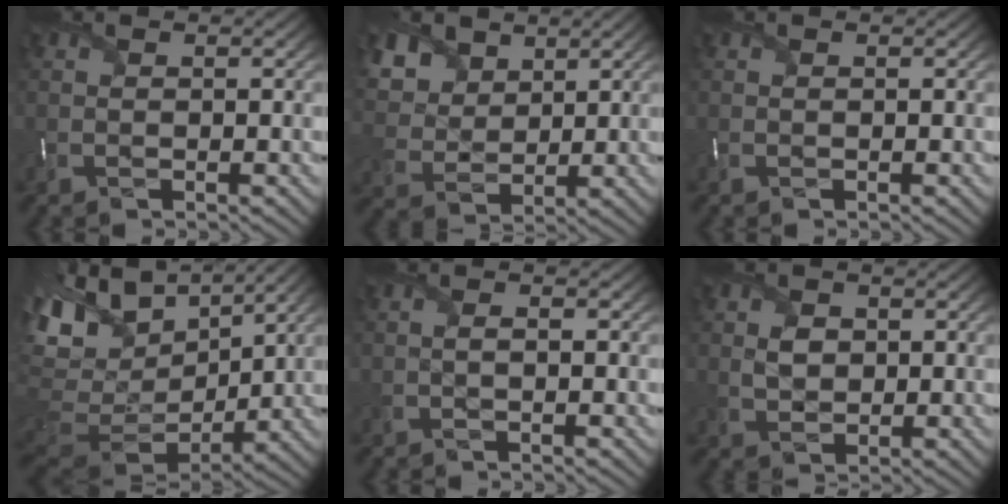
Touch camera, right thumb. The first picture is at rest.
{"total": 7.0, "force": [4.1, 5.0, 2.9], "torque": [-0.101, 0.005, 0.078]}
{"total": 0.0}
{"total": 15.3, "force": [6.1, 8.8, 10.9], "torque": [-0.250, 0.006, 0.130]}
{"total": 1.4, "force": [-0.3, 0.4, 1.3], "torque": [-0.029, 0.000, -0.005]}
{"total": 3.0, "force": [0.4, 2.3, 1.8], "torque": [-0.042, -0.004, 0.007]}